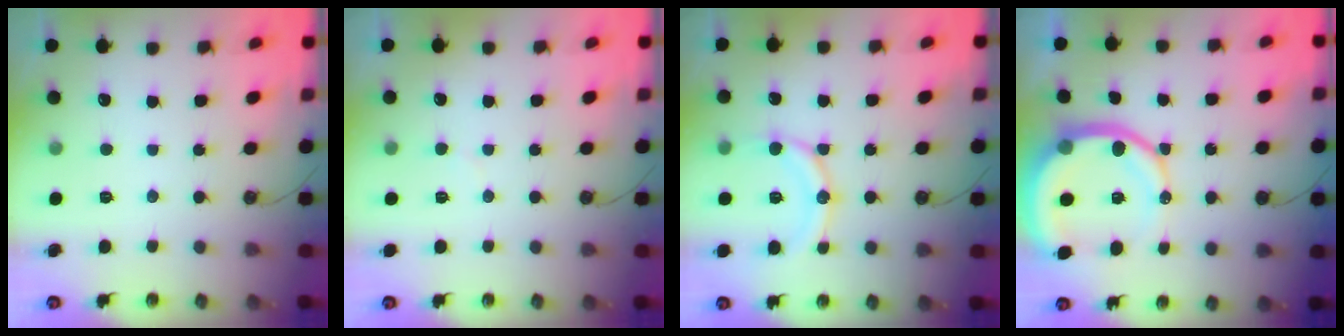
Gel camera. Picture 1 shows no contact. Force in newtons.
{"total": 3.4, "press": 3.3, "slide": 0.4}
{"total": 13.3, "press": 13.1, "slide": 2.7}
{"total": 13.7, "press": 13.6, "slide": 1.8}